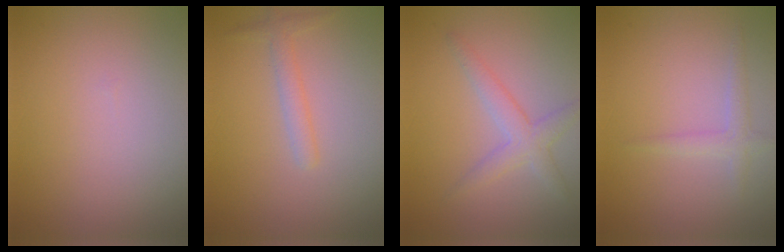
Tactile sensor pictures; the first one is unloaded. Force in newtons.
{"total": 1.6, "press": 1.6, "slide": 0.1}
{"total": 2.2, "press": 2.2, "slide": 0.2}
{"total": 1.5, "press": 1.5, "slide": 0.0}